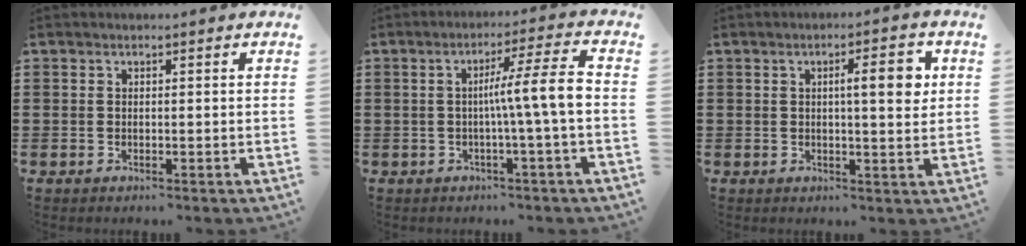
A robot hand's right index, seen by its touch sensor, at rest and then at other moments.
{"total": 7.7, "force": [-0.7, -0.2, 7.6], "torque": [-0.129, -0.005, -0.021]}
{"total": 5.7, "force": [1.4, 1.3, 5.4], "torque": [-0.081, -0.001, 0.014]}